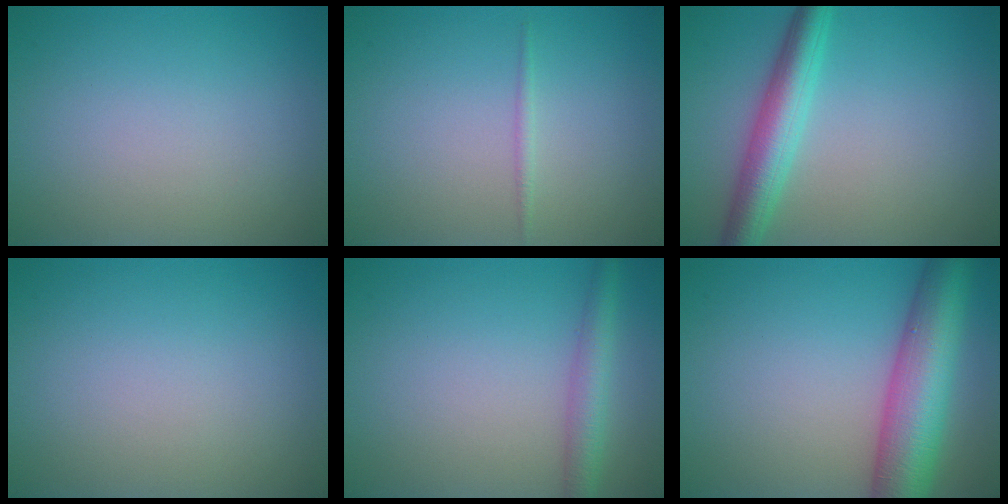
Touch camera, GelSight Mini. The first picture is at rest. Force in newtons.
{"total": 0.7, "press": 0.7, "slide": 0.0}
{"total": 4.7, "press": 4.7, "slide": 0.1}
{"total": 0.0}
{"total": 2.8, "press": 2.8, "slide": 0.1}
{"total": 9.2, "press": 9.2, "slide": 0.4}